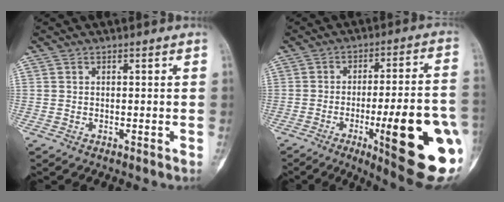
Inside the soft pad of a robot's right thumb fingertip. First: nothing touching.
{"total": 23.5, "force": [-6.9, 4.7, 21.9], "torque": [-0.255, 0.002, -0.083]}